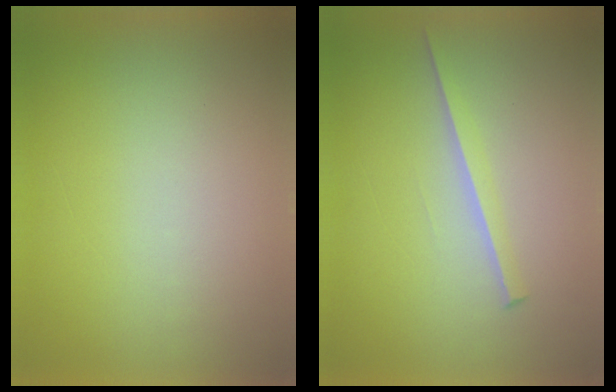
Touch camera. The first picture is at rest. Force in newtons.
{"total": 1.6}